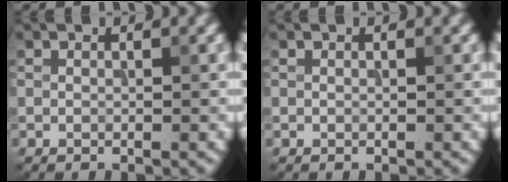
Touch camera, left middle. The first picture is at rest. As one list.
[{"total": 0.0}]